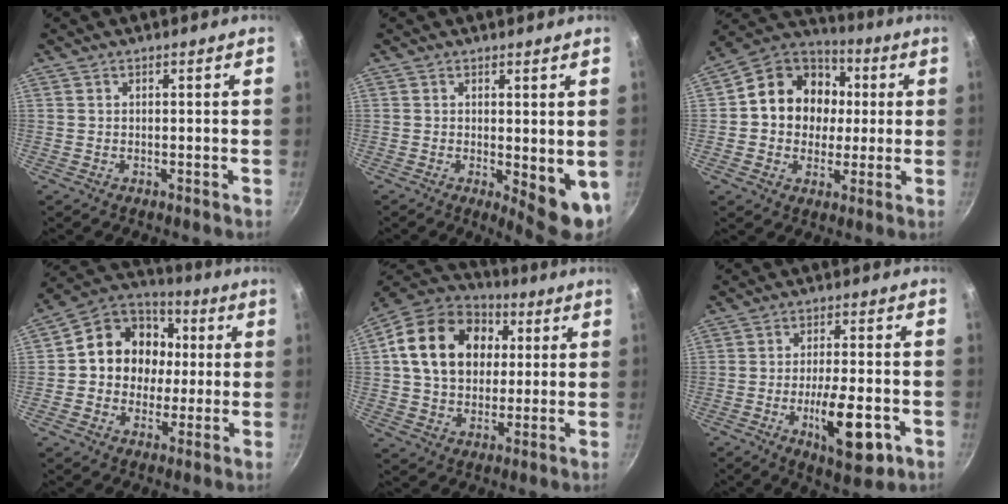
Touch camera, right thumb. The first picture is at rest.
{"total": 7.4, "force": [0.0, 2.8, 6.8], "torque": [-0.073, -0.011, 0.008]}
{"total": 16.1, "force": [1.7, 13.6, 8.4], "torque": [-0.100, 0.022, 0.014]}
{"total": 15.0, "force": [1.1, 13.1, 7.3], "torque": [-0.079, 0.026, 0.000]}
{"total": 20.3, "force": [4.4, 15.4, 12.5], "torque": [-0.192, 0.019, 0.067]}
{"total": 12.6, "force": [-4.3, 4.1, 11.1], "torque": [-0.161, 0.010, -0.061]}